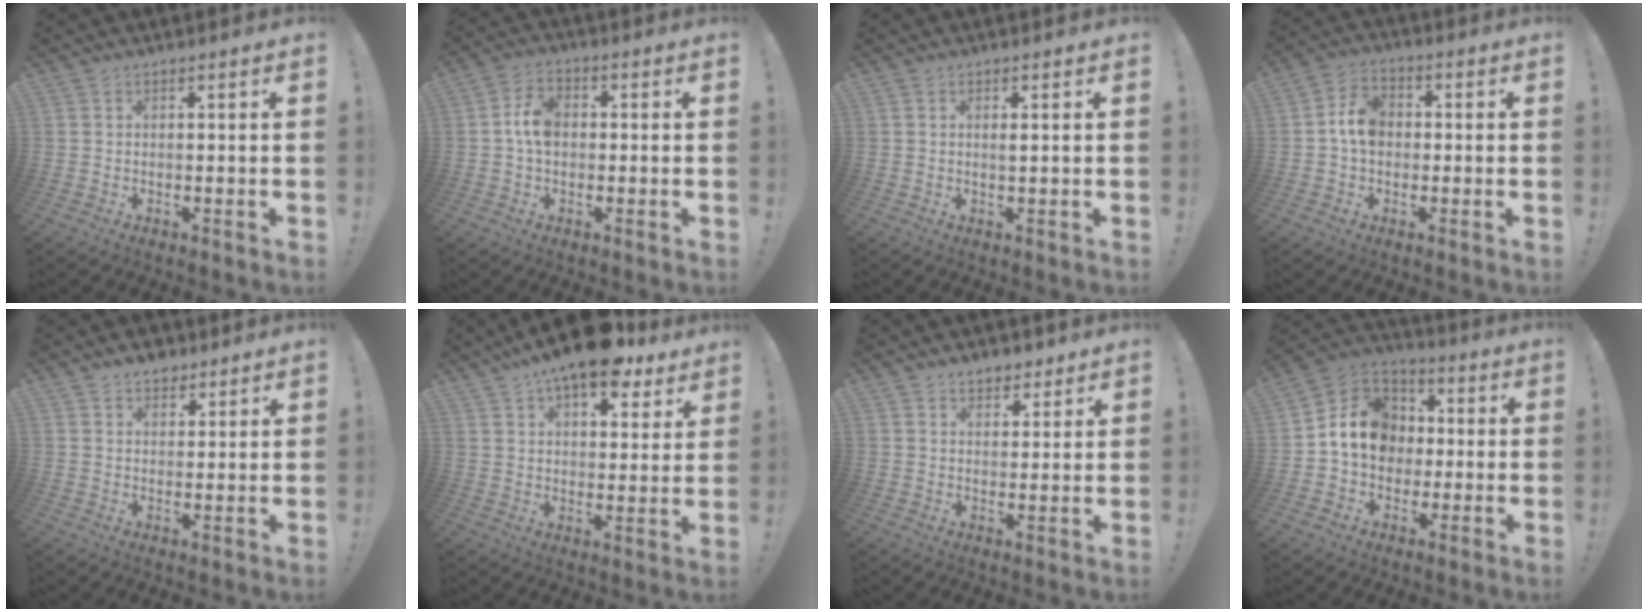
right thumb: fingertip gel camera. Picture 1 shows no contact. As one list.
[{"total": 6.9, "force": [0.0, 4.7, 5.1], "torque": [-0.083, 0.011, 0.000]}, {"total": 1.1, "force": [0.4, 0.0, 1.0], "torque": [-0.008, -0.007, 0.003]}, {"total": 8.3, "force": [-0.1, 6.2, 5.5], "torque": [-0.083, 0.016, 0.001]}, {"total": 4.9, "force": [3.6, 3.0, 1.2], "torque": [-0.007, -0.020, 0.066]}, {"total": 14.1, "force": [9.8, 5.6, 8.3], "torque": [-0.130, -0.054, 0.170]}, {"total": 5.0, "force": [3.7, 3.2, 1.3], "torque": [-0.002, -0.022, 0.065]}, {"total": 14.1, "force": [0.4, 12.2, 7.0], "torque": [-0.091, 0.012, 0.017]}]